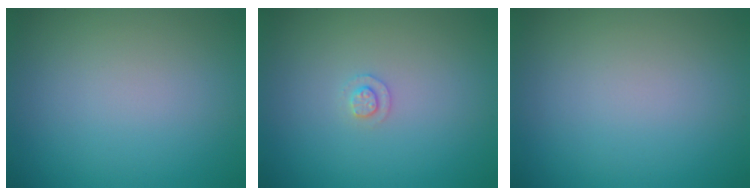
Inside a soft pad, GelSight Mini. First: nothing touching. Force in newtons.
{"total": 1.0, "press": 1.0, "slide": 0.2}
{"total": 0.0}